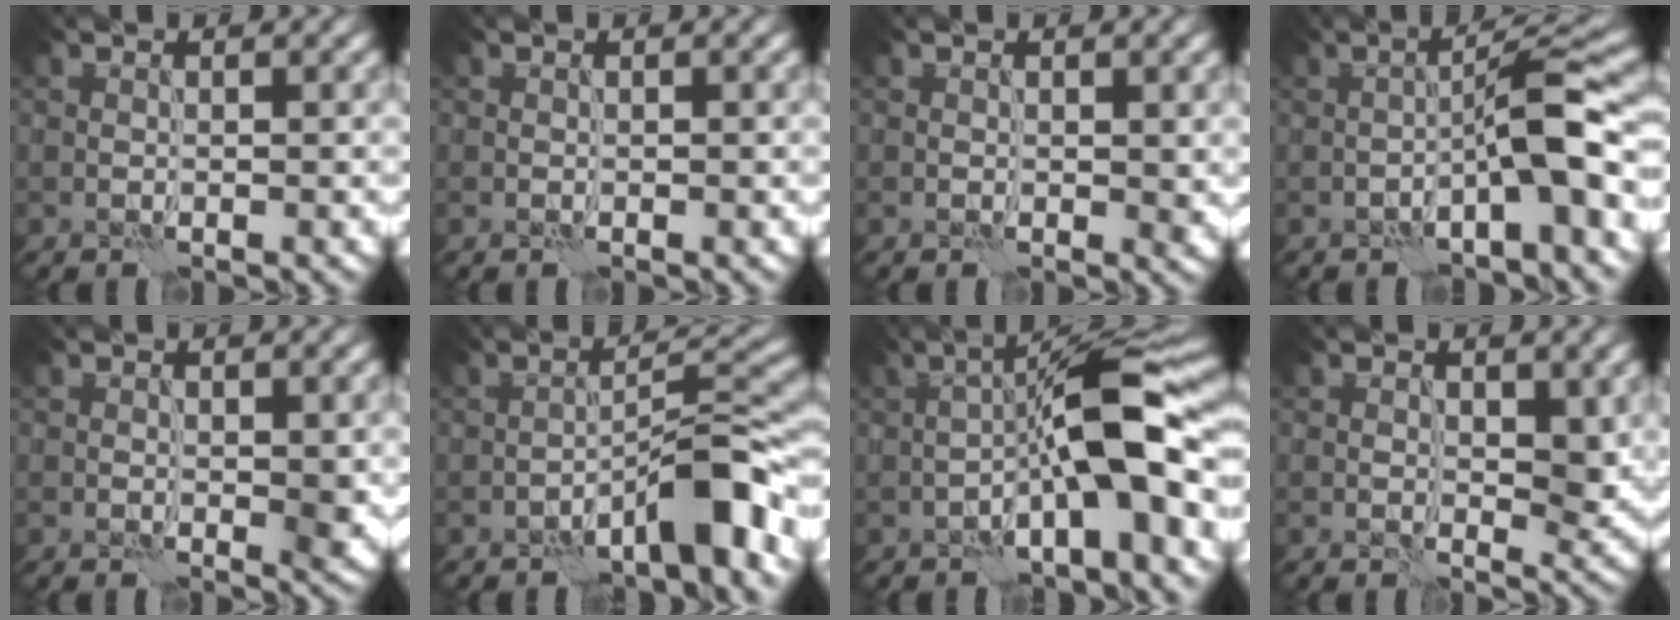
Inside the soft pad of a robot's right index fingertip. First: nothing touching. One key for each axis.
{"total": 0.0}
{"total": 1.0, "fx": 0.3, "fy": 0.7, "fz": 0.7, "tx": -0.007, "ty": -0.002, "tz": 0.006}
{"total": 5.9, "fx": -2.2, "fy": 0.8, "fz": 5.4, "tx": -0.080, "ty": 0.029, "tz": -0.039}
{"total": 1.6, "fx": -0.1, "fy": 0.8, "fz": 1.4, "tx": -0.015, "ty": -0.002, "tz": -0.001}
{"total": 6.4, "fx": -3.9, "fy": 1.3, "fz": 4.9, "tx": -0.071, "ty": 0.025, "tz": -0.064}
{"total": 9.4, "fx": -2.4, "fy": 1.8, "fz": 8.9, "tx": -0.129, "ty": 0.032, "tz": -0.045}
{"total": 3.1, "fx": 0.6, "fy": 1.9, "fz": 2.3, "tx": -0.029, "ty": -0.007, "tz": 0.011}